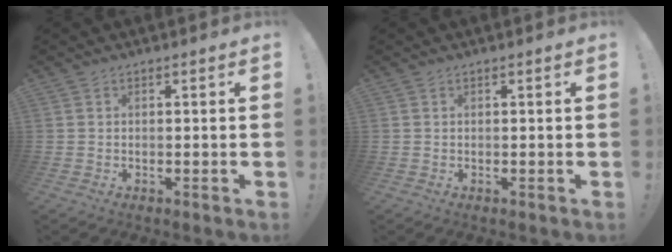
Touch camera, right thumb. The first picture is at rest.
{"total": 0.0}